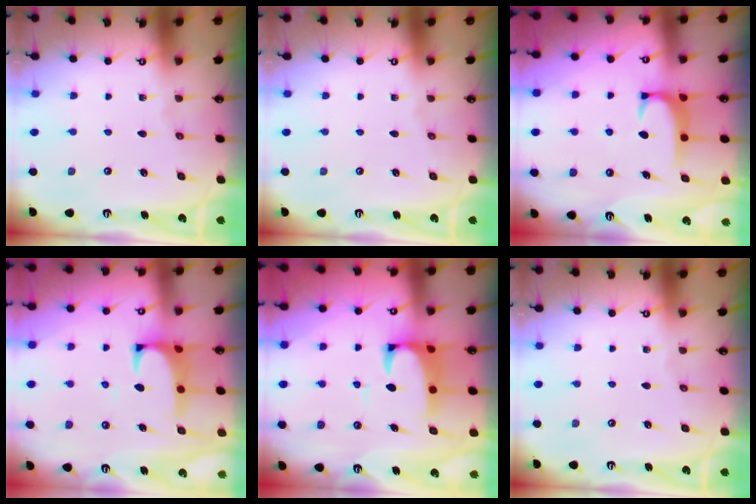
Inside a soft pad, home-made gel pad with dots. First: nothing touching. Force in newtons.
{"total": 0.0}
{"total": 2.0, "press": 1.9, "slide": 0.6}
{"total": 1.9, "press": 1.7, "slide": 0.8}
{"total": 5.1, "press": 4.9, "slide": 1.2}
{"total": 0.0}